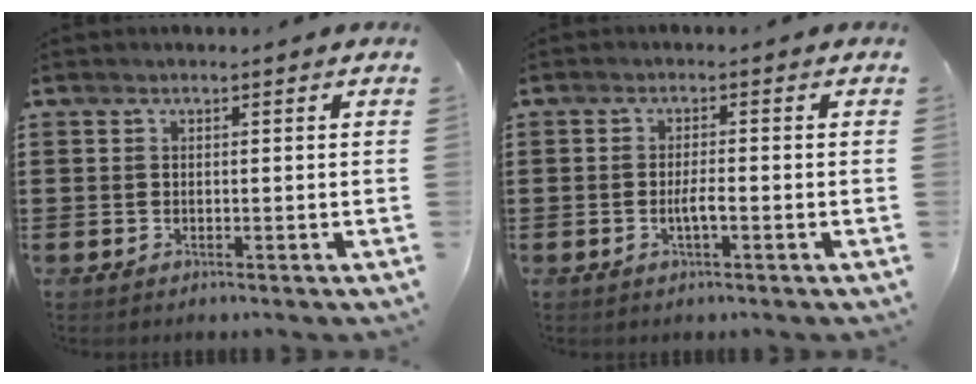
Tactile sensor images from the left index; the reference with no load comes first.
{"total": 2.5, "force": [-0.7, 0.5, 2.3], "torque": [-0.048, 0.000, -0.015]}